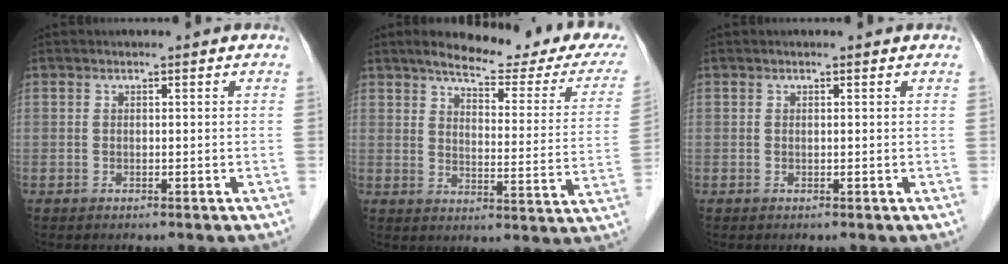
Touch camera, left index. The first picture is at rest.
{"total": 19.5, "force": [16.4, 3.2, 10.1], "torque": [-0.119, -0.023, 0.192]}
{"total": 0.0}